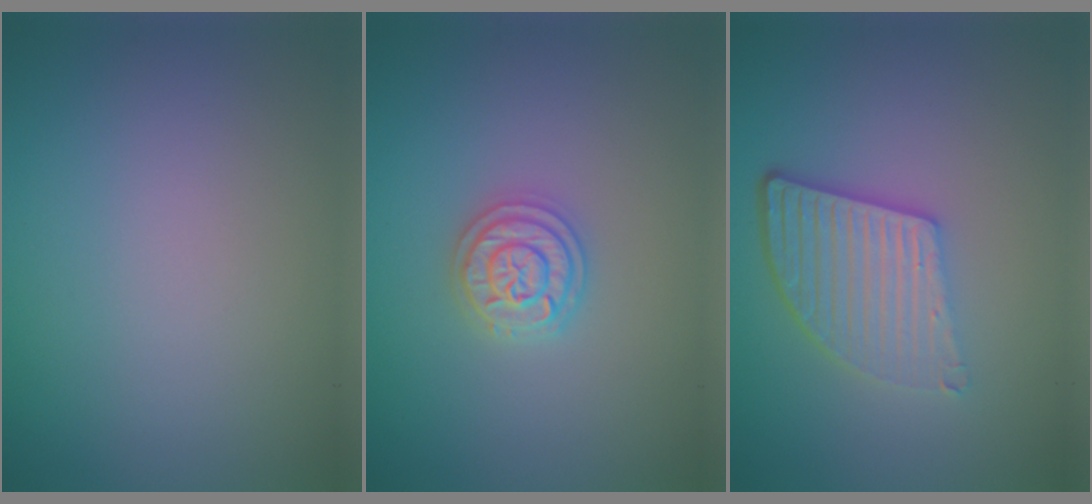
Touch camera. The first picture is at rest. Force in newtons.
{"total": 3.4, "press": 3.3, "slide": 0.5}
{"total": 5.1, "press": 3.7, "slide": 3.6}